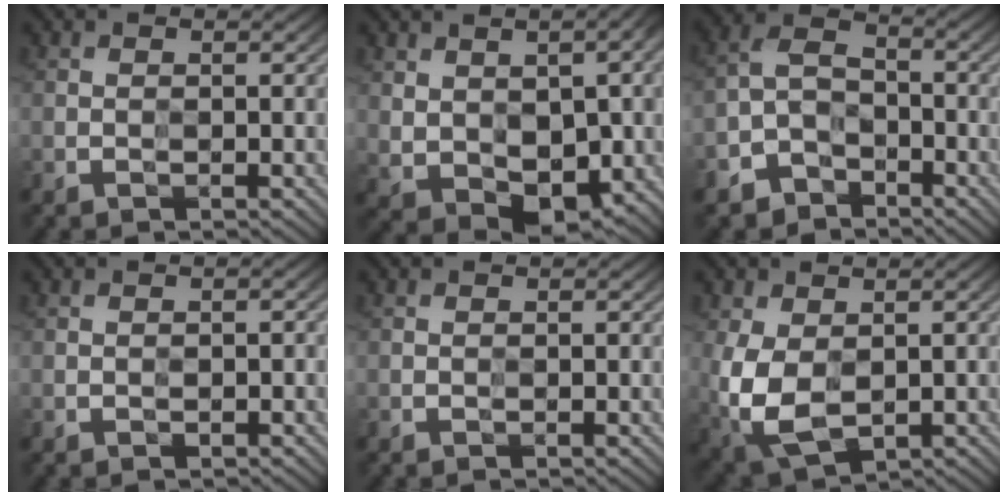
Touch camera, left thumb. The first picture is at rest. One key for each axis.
{"total": 11.2, "fx": 0.5, "fy": 7.2, "fz": 8.5, "tx": -0.151, "ty": -0.034, "tz": 0.039}
{"total": 6.4, "fx": -4.5, "fy": 4.1, "fz": 2.2, "tx": -0.040, "ty": -0.002, "tz": -0.097}
{"total": 0.5, "fx": -0.2, "fy": 0.2, "fz": 0.5, "tx": -0.005, "ty": 0.002, "tz": -0.002}
{"total": 0.0}
{"total": 8.5, "fx": -0.6, "fy": 5.6, "fz": 6.4, "tx": -0.181, "ty": -0.018, "tz": -0.004}